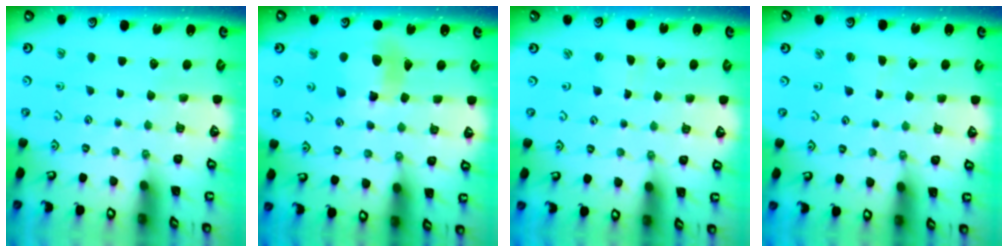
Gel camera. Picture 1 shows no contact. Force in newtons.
{"total": 10.2, "press": 10.2, "slide": 1.3}
{"total": 1.6, "press": 1.6, "slide": 0.3}
{"total": 1.6, "press": 1.6, "slide": 0.3}